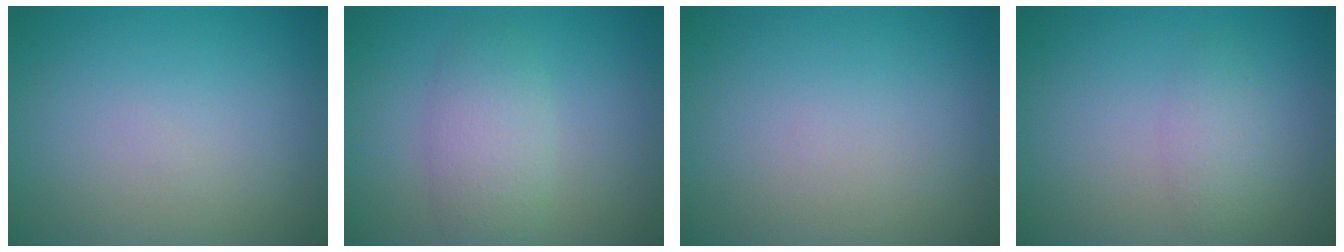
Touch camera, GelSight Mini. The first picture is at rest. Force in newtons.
{"total": 3.5, "press": 3.5, "slide": 0.3}
{"total": 0.0}
{"total": 1.8, "press": 1.8, "slide": 0.2}